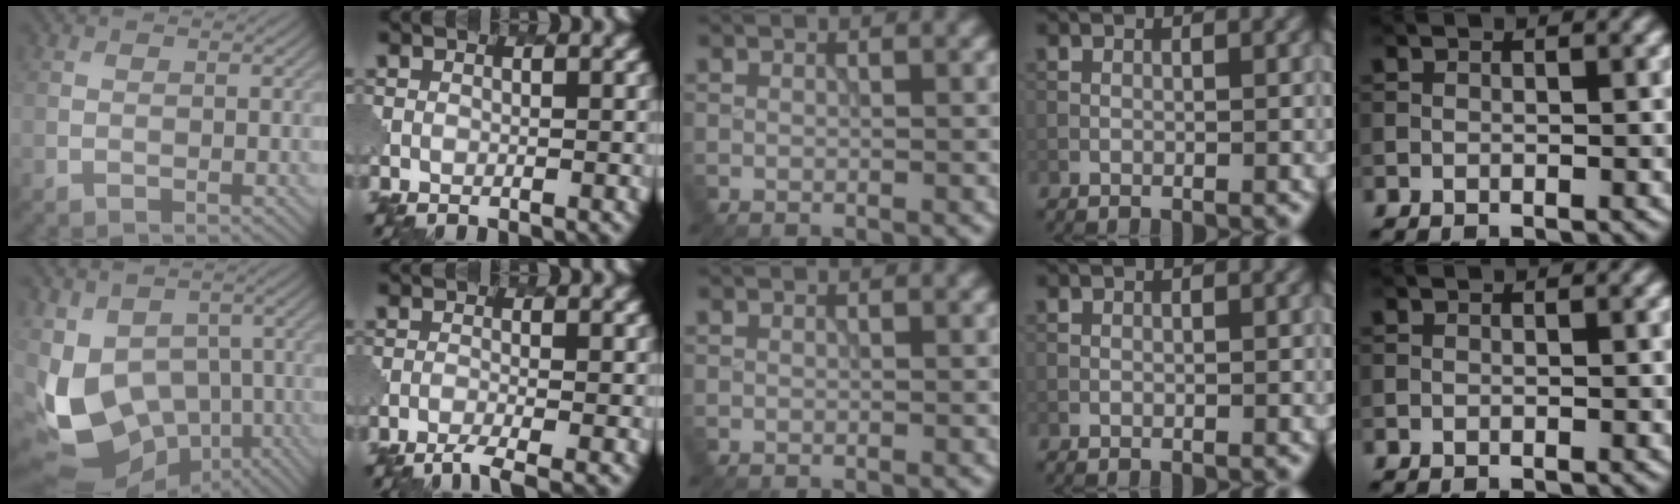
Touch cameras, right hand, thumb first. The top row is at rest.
{"thumb": {"total": 13.8, "force": [-2.4, 10.0, 9.1], "torque": [-0.204, -0.030, -0.018]}, "index": {"total": 2.4, "force": [-1.8, 0.4, 1.6], "torque": [-0.026, -0.003, -0.043]}}